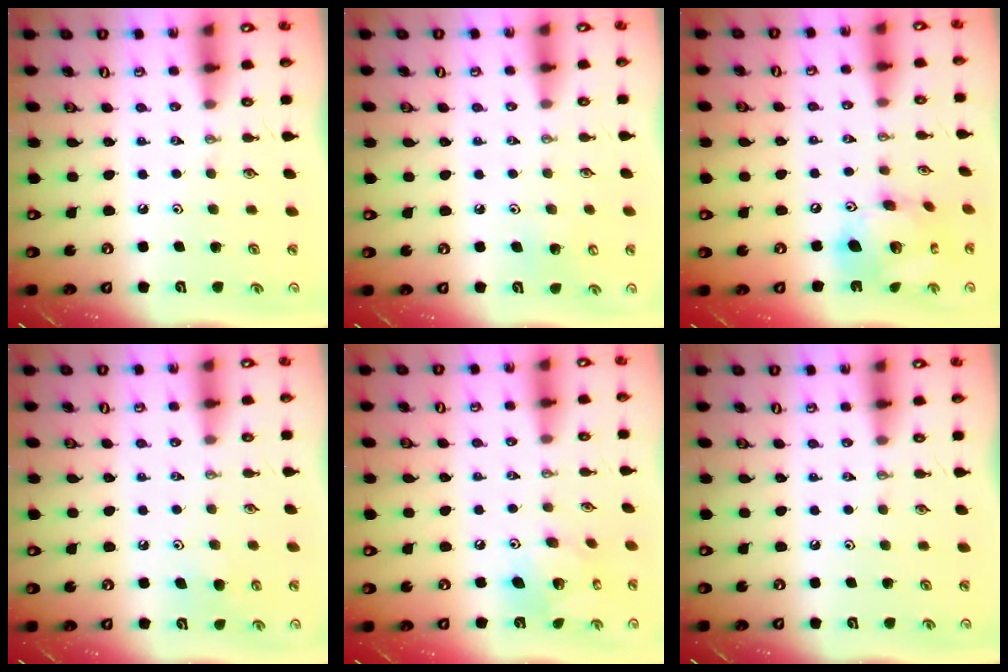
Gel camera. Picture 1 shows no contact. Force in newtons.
{"total": 7.0, "press": 6.9, "slide": 0.9}
{"total": 17.1, "press": 17.0, "slide": 2.0}
{"total": 5.8, "press": 5.8, "slide": 0.6}
{"total": 10.9, "press": 10.9, "slide": 0.6}
{"total": 0.0}